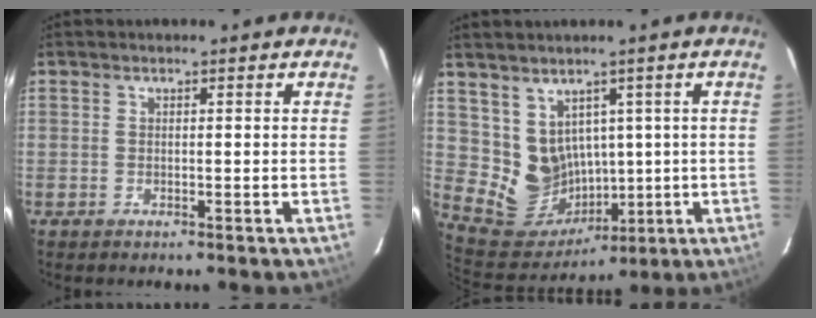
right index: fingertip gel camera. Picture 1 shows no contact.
{"total": 10.0, "force": [2.5, 9.0, 3.4], "torque": [-0.078, -0.001, 0.077]}